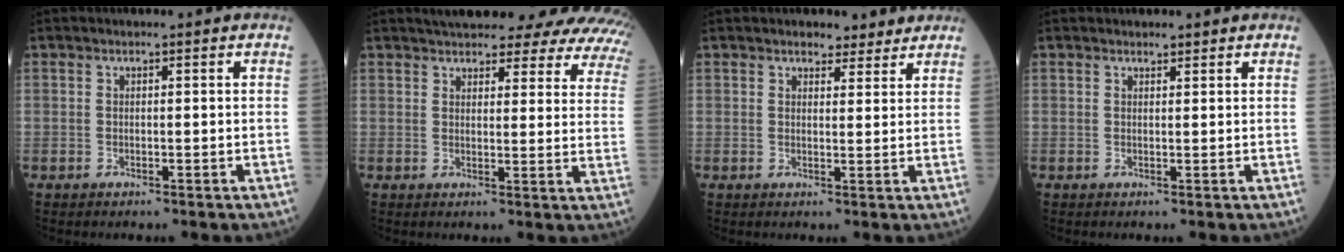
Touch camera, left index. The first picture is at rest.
{"total": 25.1, "force": [22.3, 5.6, 10.2], "torque": [-0.145, -0.036, 0.244]}
{"total": 2.9, "force": [2.5, 1.4, 0.6], "torque": [-0.008, 0.005, 0.033]}
{"total": 0.7, "force": [0.6, 0.3, 0.1], "torque": [-0.011, -0.004, 0.009]}